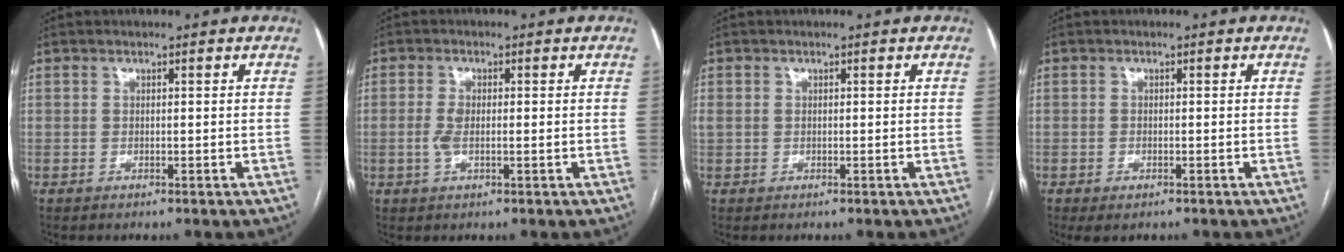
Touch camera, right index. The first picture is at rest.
{"total": 2.5, "force": [-0.2, 1.0, 2.3], "torque": [-0.057, 0.001, -0.002]}
{"total": 1.3, "force": [0.3, 1.1, 0.6], "torque": [-0.026, 0.018, 0.012]}
{"total": 1.9, "force": [-1.2, 0.9, 1.3], "torque": [-0.022, -0.003, -0.009]}